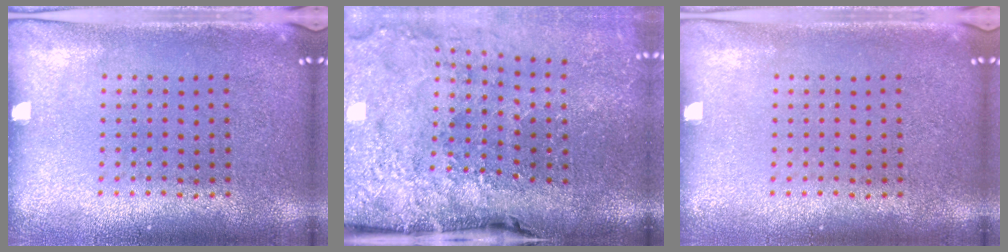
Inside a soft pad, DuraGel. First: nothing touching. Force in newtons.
{"total": 4.7, "press": 3.6, "slide": 2.9}
{"total": 0.0}